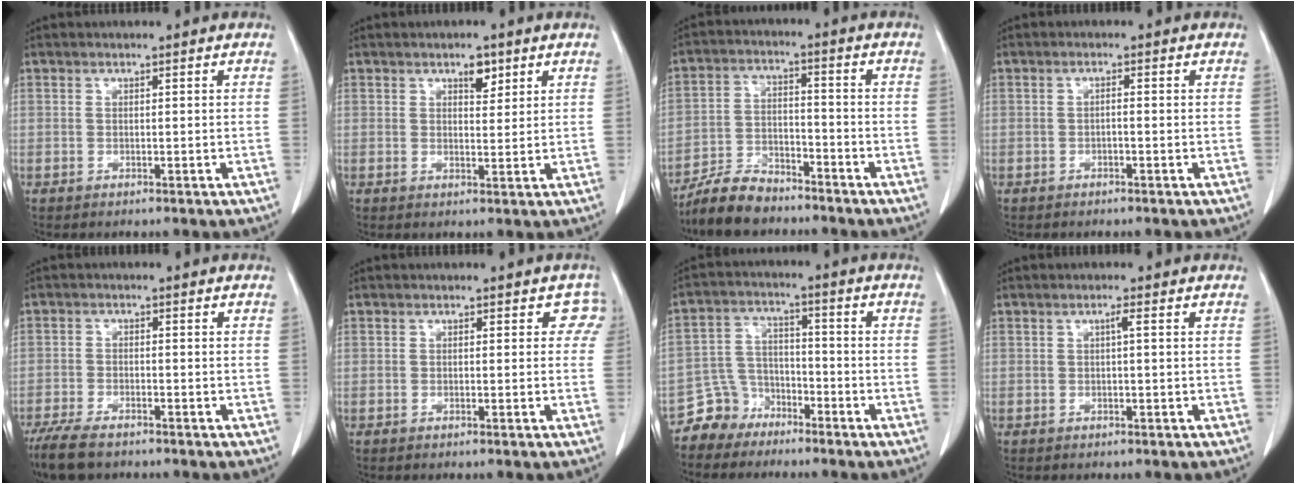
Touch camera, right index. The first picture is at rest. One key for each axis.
{"total": 2.8, "fx": 1.7, "fy": 1.3, "fz": 1.8, "tx": -0.025, "ty": -0.003, "tz": 0.027}
{"total": 8.0, "fx": -7.1, "fy": 2.6, "fz": 2.6, "tx": -0.054, "ty": -0.008, "tz": -0.134}
{"total": 0.8, "fx": -0.3, "fy": 0.1, "fz": 0.7, "tx": -0.012, "ty": 0.003, "tz": -0.007}
{"total": 7.0, "fx": -5.6, "fy": 2.0, "fz": 3.7, "tx": -0.069, "ty": -0.016, "tz": -0.099}
{"total": 1.9, "fx": 0.4, "fy": 1.5, "fz": 1.2, "tx": 0.015, "ty": 0.008, "tz": -0.010}
{"total": 6.3, "fx": -4.8, "fy": 3.9, "fz": -0.3, "tx": 0.014, "ty": 0.016, "tz": -0.096}
{"total": 0.9, "fx": 0.1, "fy": -0.1, "fz": 0.9, "tx": -0.014, "ty": 0.002, "tz": 0.000}